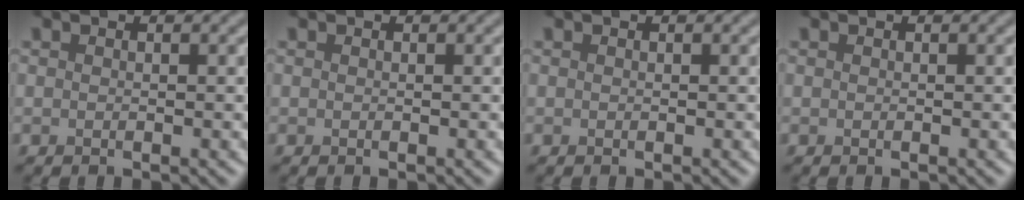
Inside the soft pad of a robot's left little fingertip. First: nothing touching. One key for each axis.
{"total": 0.0}
{"total": 0.0}
{"total": 0.0}